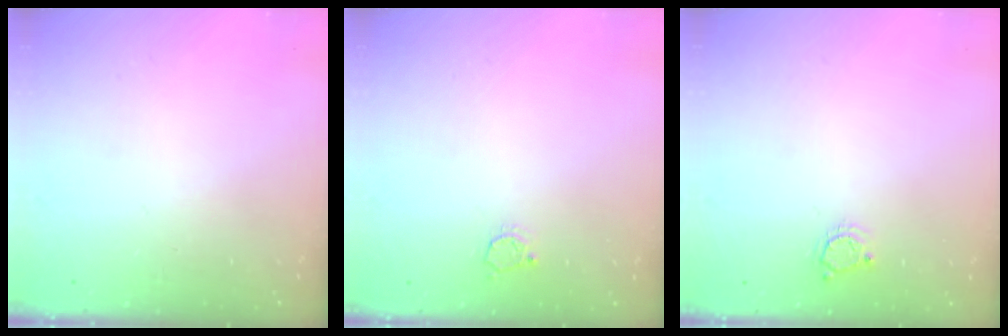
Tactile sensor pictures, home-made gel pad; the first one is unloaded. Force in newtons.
{"total": 2.7, "press": 2.7, "slide": 0.3}
{"total": 4.1, "press": 4.0, "slide": 0.5}